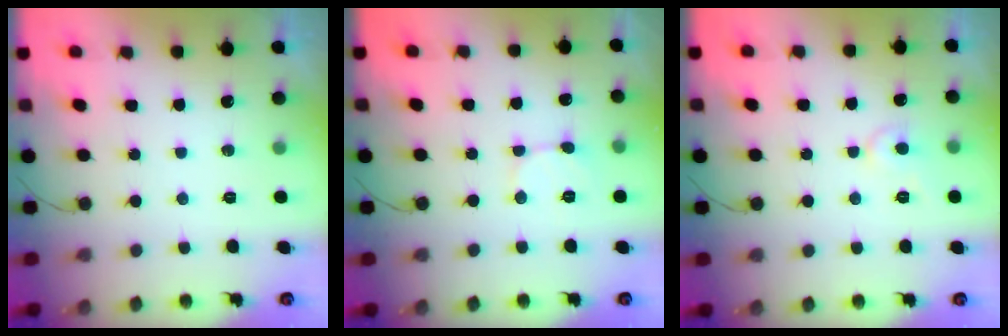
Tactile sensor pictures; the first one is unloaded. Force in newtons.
{"total": 5.5, "press": 5.5, "slide": 0.4}
{"total": 4.8, "press": 4.8, "slide": 0.5}